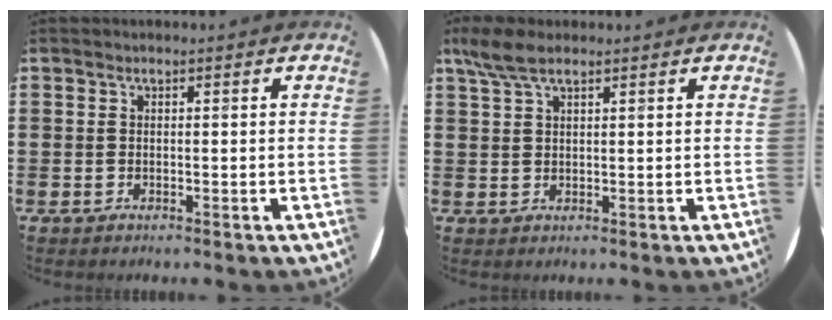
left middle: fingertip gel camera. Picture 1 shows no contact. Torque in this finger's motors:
{"motor_torque": [0.56, -0.49, 0.24, 0.09]}